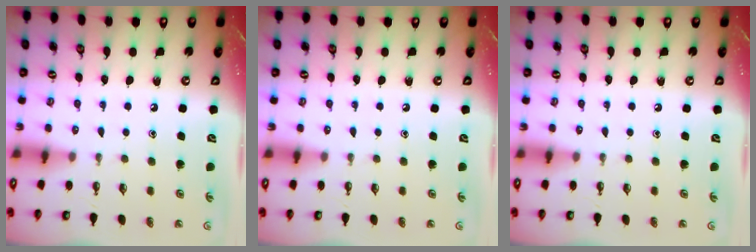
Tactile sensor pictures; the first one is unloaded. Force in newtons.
{"total": 0.0}
{"total": 0.0}